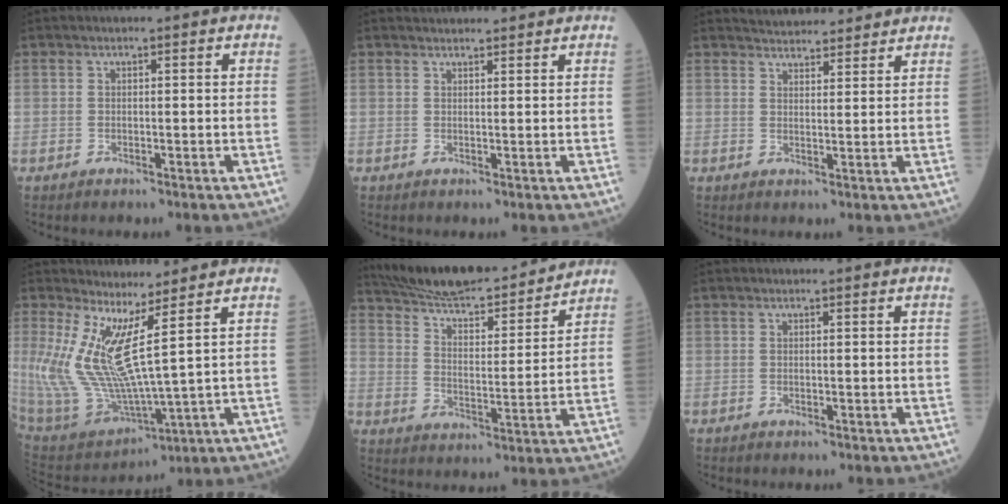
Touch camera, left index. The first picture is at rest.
{"total": 3.5, "force": [3.4, 0.4, 0.6], "torque": [-0.009, 0.022, 0.046]}
{"total": 8.5, "force": [8.1, 1.6, 2.1], "torque": [-0.027, 0.014, 0.106]}
{"total": 11.3, "force": [4.0, 1.0, 10.6], "torque": [-0.245, -0.020, 0.102]}
{"total": 20.0, "force": [18.3, 2.6, 7.7], "torque": [-0.124, 0.004, 0.277]}
{"total": 0.0}